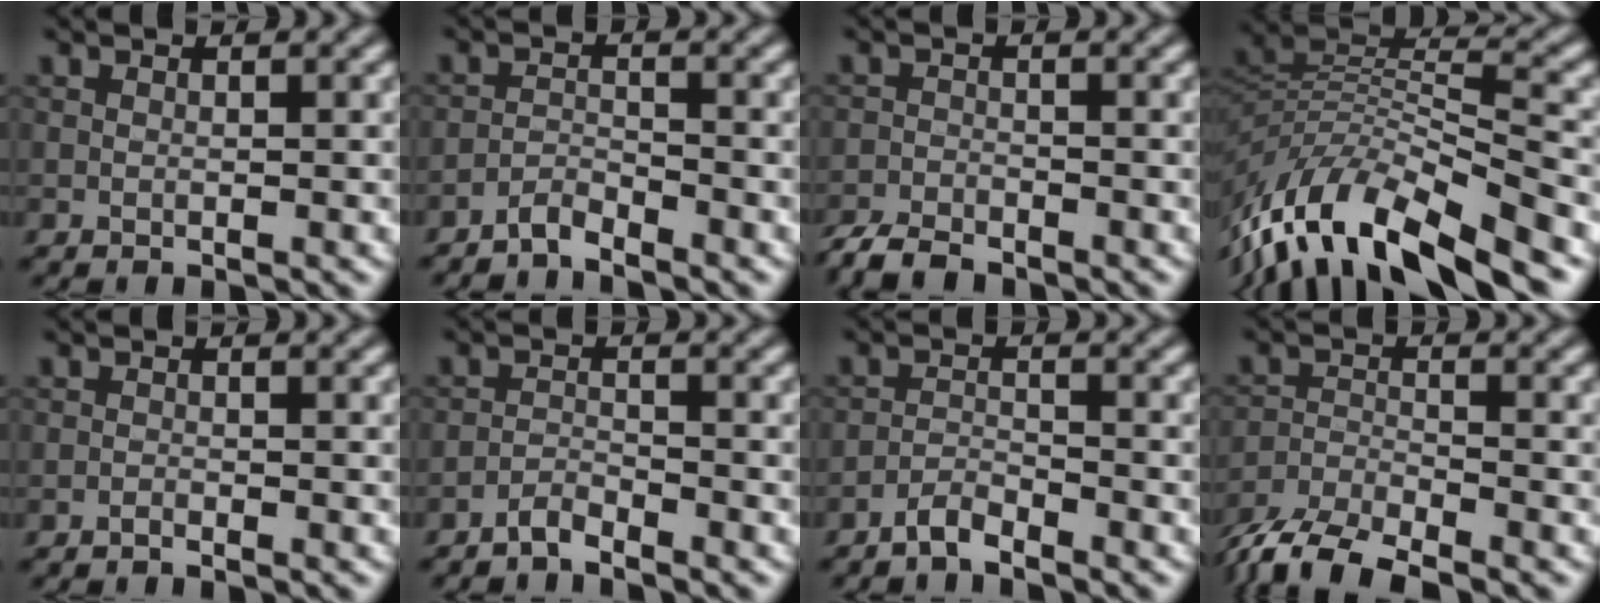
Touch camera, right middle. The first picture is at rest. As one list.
[{"total": 2.0, "force": [-2.0, -0.1, 0.0], "torque": [-0.001, 0.013, -0.037]}, {"total": 3.4, "force": [-3.3, 0.6, 0.6], "torque": [-0.017, -0.001, -0.061]}, {"total": 11.2, "force": [-7.9, 3.3, 7.2], "torque": [-0.142, 0.025, -0.138]}, {"total": 0.6, "force": [-0.6, -0.1, -0.1], "torque": [0.001, 0.012, -0.009]}, {"total": 1.6, "force": [-1.6, -0.2, 0.0], "torque": [-0.001, 0.013, -0.031]}, {"total": 1.9, "force": [-1.9, -0.1, 0.2], "torque": [-0.006, 0.013, -0.036]}, {"total": 6.5, "force": [-5.8, 1.6, 2.5], "torque": [-0.051, -0.005, -0.102]}]